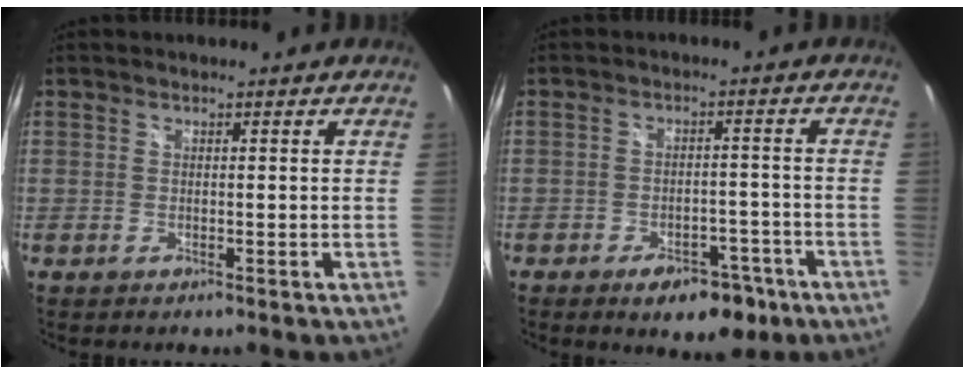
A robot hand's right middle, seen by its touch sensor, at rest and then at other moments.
{"total": 7.6, "force": [-5.1, 3.5, 4.4], "torque": [-0.073, 0.004, -0.061]}